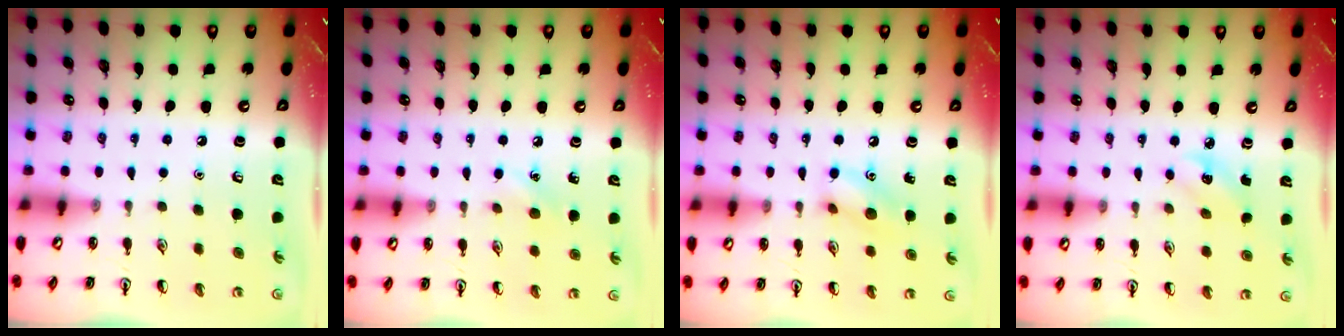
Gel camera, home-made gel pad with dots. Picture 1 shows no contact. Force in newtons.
{"total": 6.3, "press": 6.0, "slide": 1.9}
{"total": 8.8, "press": 8.7, "slide": 1.1}
{"total": 2.3, "press": 2.1, "slide": 0.8}